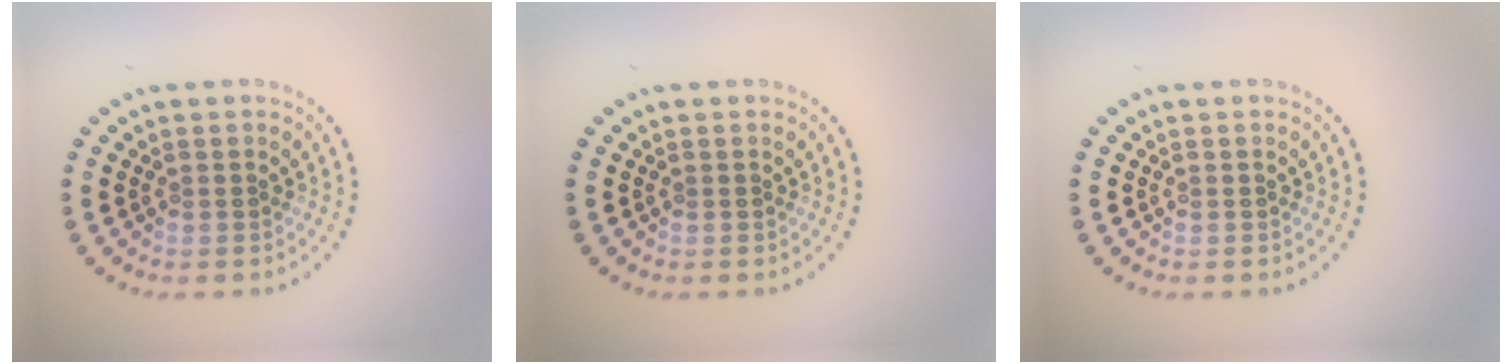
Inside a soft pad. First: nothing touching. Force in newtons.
{"total": 0.0}
{"total": 0.0}